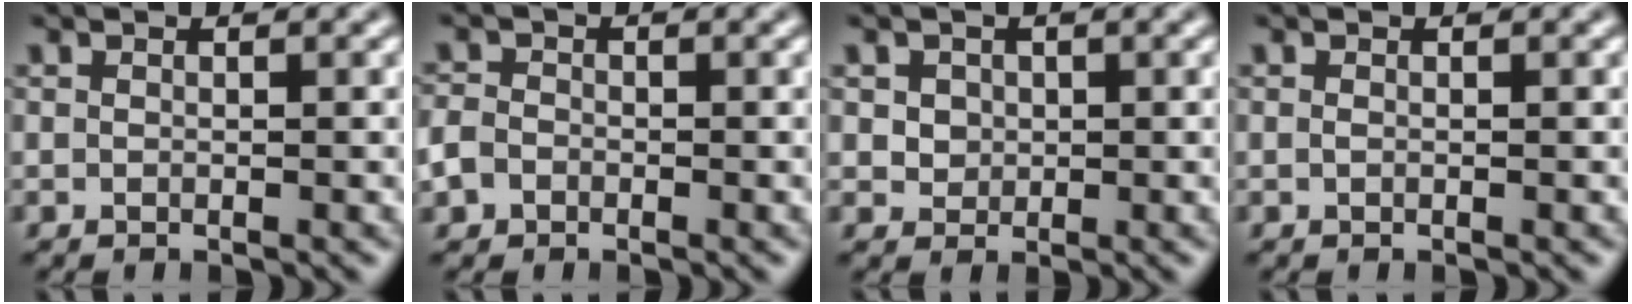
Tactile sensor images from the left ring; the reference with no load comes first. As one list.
[{"total": 1.8, "force": [-0.9, 1.5, 0.7], "torque": [-0.012, -0.001, -0.020]}, {"total": 2.3, "force": [0.9, 1.8, 1.0], "torque": [-0.021, 0.006, 0.025]}, {"total": 0.0}]